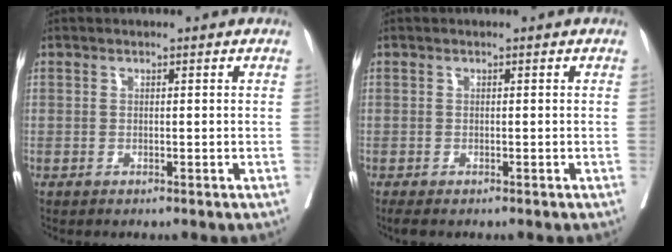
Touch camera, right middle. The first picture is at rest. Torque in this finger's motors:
{"motor_torque": [0.28, -0.24, 0.01, 0.03]}